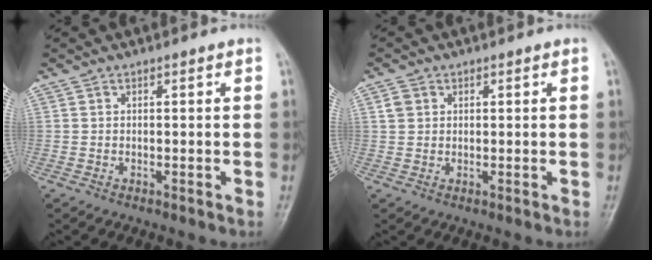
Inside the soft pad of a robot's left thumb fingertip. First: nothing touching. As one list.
[{"total": 2.0, "force": [0.6, 1.8, 0.8], "torque": [-0.010, 0.001, 0.012]}]